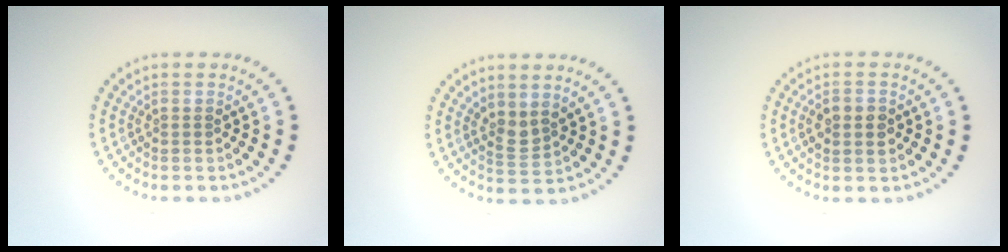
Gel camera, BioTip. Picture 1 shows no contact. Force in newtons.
{"total": 1.9, "press": 1.4, "slide": 1.3}
{"total": 2.7, "press": 2.7, "slide": 0.2}